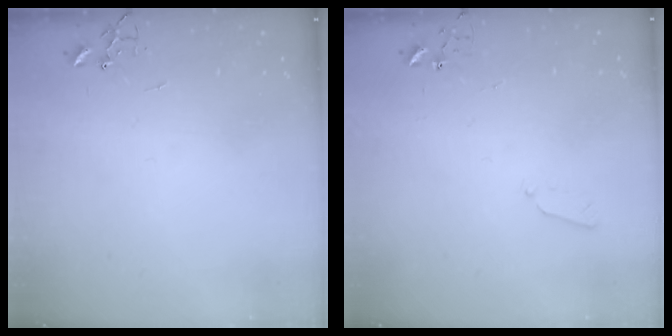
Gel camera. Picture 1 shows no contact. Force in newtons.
{"total": 3.7, "press": 3.6, "slide": 0.5}